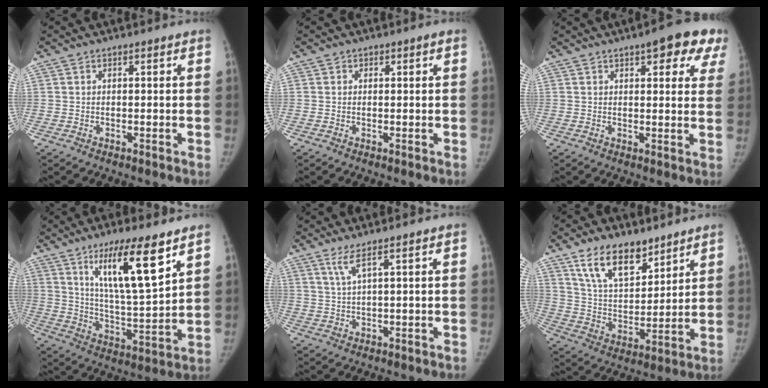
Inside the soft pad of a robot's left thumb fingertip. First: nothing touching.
{"total": 0.8, "force": [0.3, 0.6, 0.4], "torque": [0.004, 0.001, 0.002]}
{"total": 11.9, "force": [6.6, 4.0, 9.1], "torque": [-0.072, -0.017, 0.070]}
{"total": 15.9, "force": [8.8, 2.9, 13.0], "torque": [-0.210, -0.055, 0.163]}
{"total": 2.9, "force": [1.8, -0.4, 2.3], "torque": [-0.060, -0.011, 0.048]}
{"total": 13.9, "force": [9.5, 6.7, 7.6], "torque": [-0.098, -0.059, 0.181]}